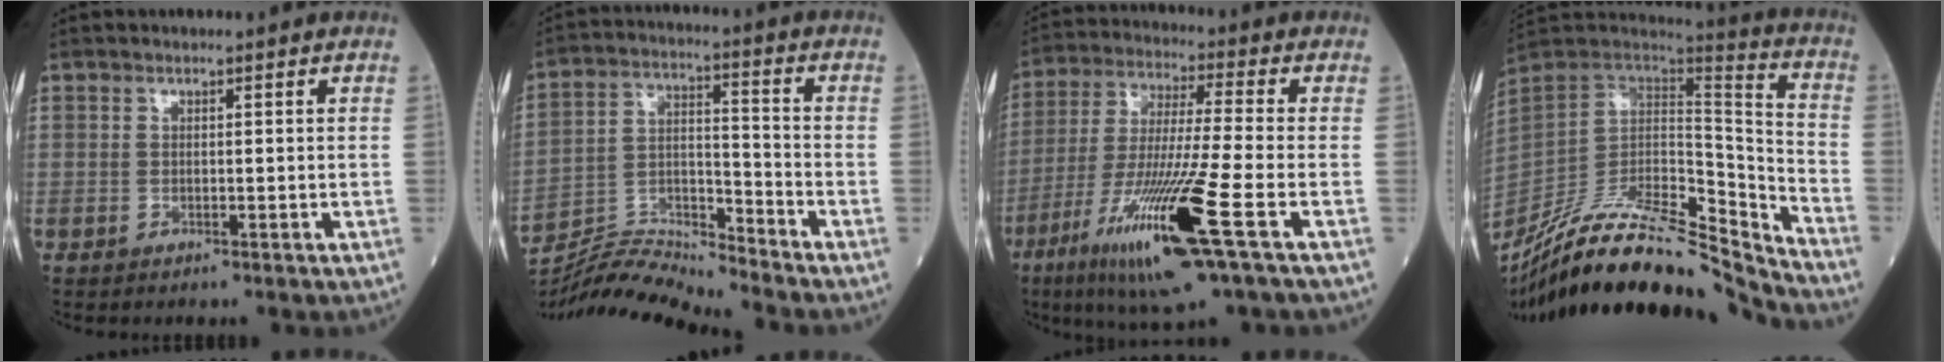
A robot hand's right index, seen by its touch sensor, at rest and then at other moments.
{"total": 10.7, "force": [-10.5, -1.9, 0.4], "torque": [-0.012, 0.033, -0.196]}
{"total": 17.0, "force": [-7.5, -0.4, 15.2], "torque": [-0.320, -0.040, -0.140]}
{"total": 25.4, "force": [-23.0, 2.3, 10.5], "torque": [-0.183, -0.003, -0.384]}